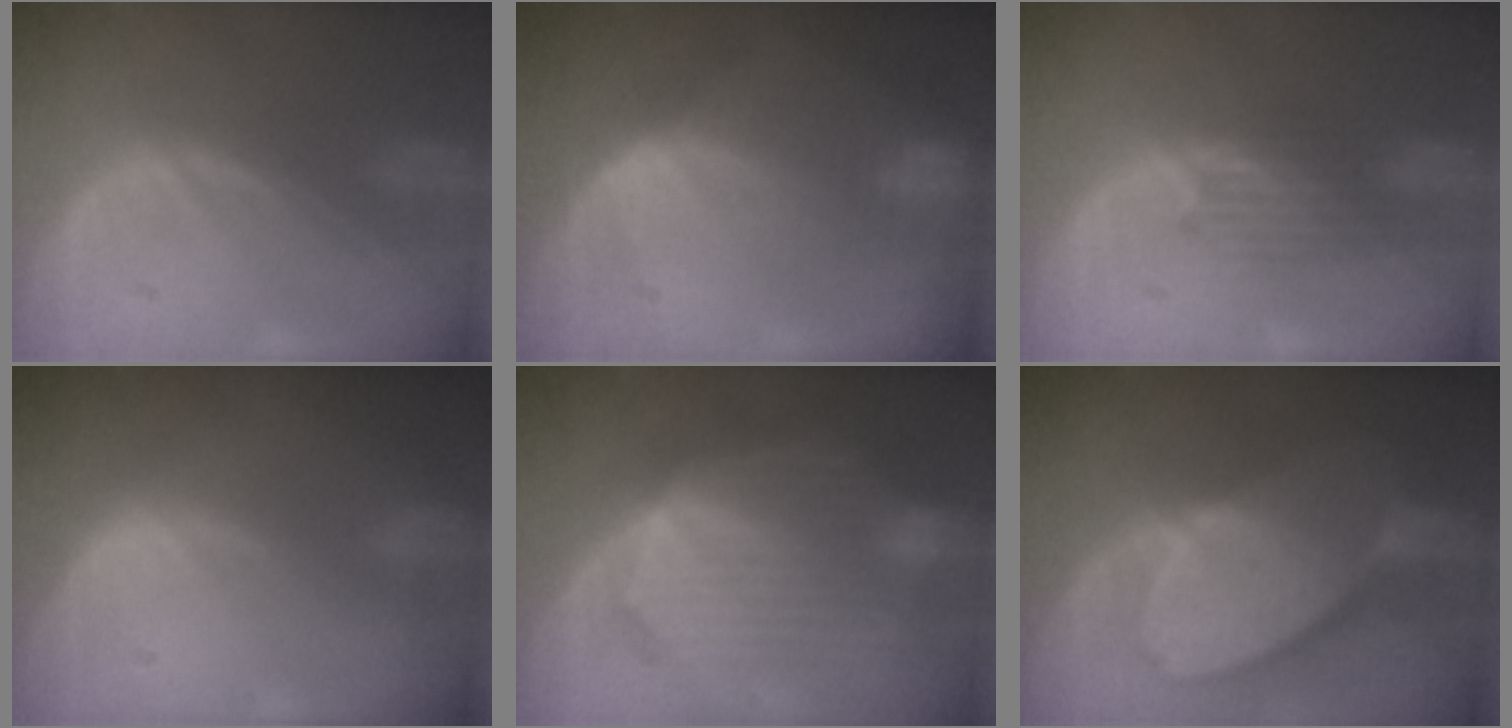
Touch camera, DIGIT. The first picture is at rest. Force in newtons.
{"total": 8.5, "press": 7.4, "slide": 4.3}
{"total": 3.2, "press": 3.2, "slide": 0.2}
{"total": 0.5, "press": 0.3, "slide": 0.4}
{"total": 10.8, "press": 10.8, "slide": 0.8}
{"total": 10.3, "press": 9.0, "slide": 5.0}